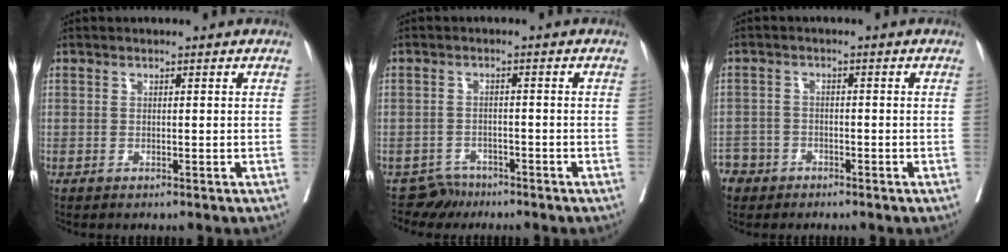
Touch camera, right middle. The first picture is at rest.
{"total": 2.7, "force": [-2.3, 1.1, -1.0], "torque": [0.019, 0.000, -0.040]}
{"total": 3.9, "force": [-2.8, 2.8, -0.3], "torque": [0.008, 0.010, -0.056]}